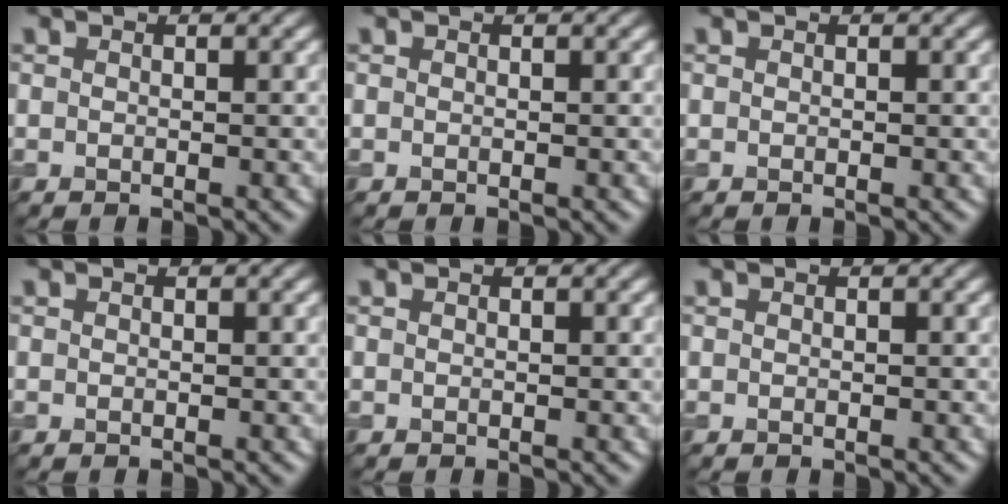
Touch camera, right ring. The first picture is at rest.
{"total": 0.0}
{"total": 0.0}
{"total": 0.0}
{"total": 0.0}
{"total": 0.0}